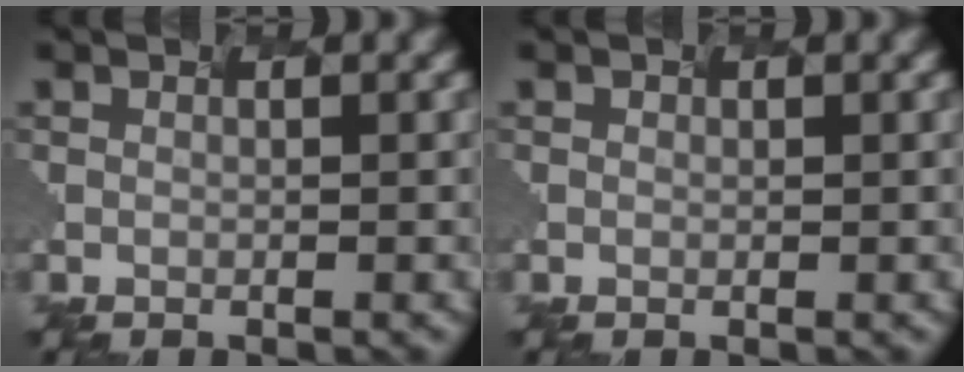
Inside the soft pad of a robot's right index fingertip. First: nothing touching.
{"total": 0.8, "force": [-0.2, -0.5, -0.6], "torque": [0.000, 0.000, 0.010]}